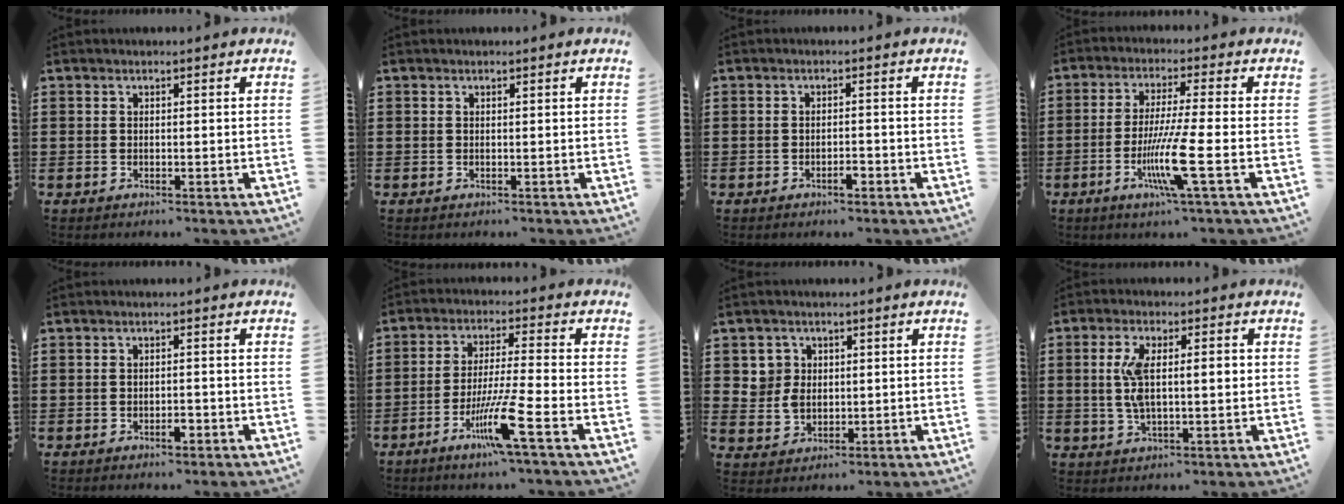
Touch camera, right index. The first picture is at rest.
{"total": 0.0}
{"total": 1.8, "force": [-1.1, 0.5, 1.4], "torque": [-0.027, -0.001, -0.020]}
{"total": 9.5, "force": [-3.1, 0.0, 9.0], "torque": [-0.183, -0.024, -0.062]}
{"total": 2.0, "force": [-1.0, 0.7, 1.6], "torque": [-0.029, 0.000, -0.018]}
{"total": 9.2, "force": [-4.6, -0.2, 7.9], "torque": [-0.156, -0.011, -0.088]}
{"total": 4.1, "force": [1.0, 3.8, 1.0], "torque": [-0.039, 0.013, 0.018]}
{"total": 6.7, "force": [0.7, 2.4, 6.2], "torque": [-0.135, 0.001, 0.005]}